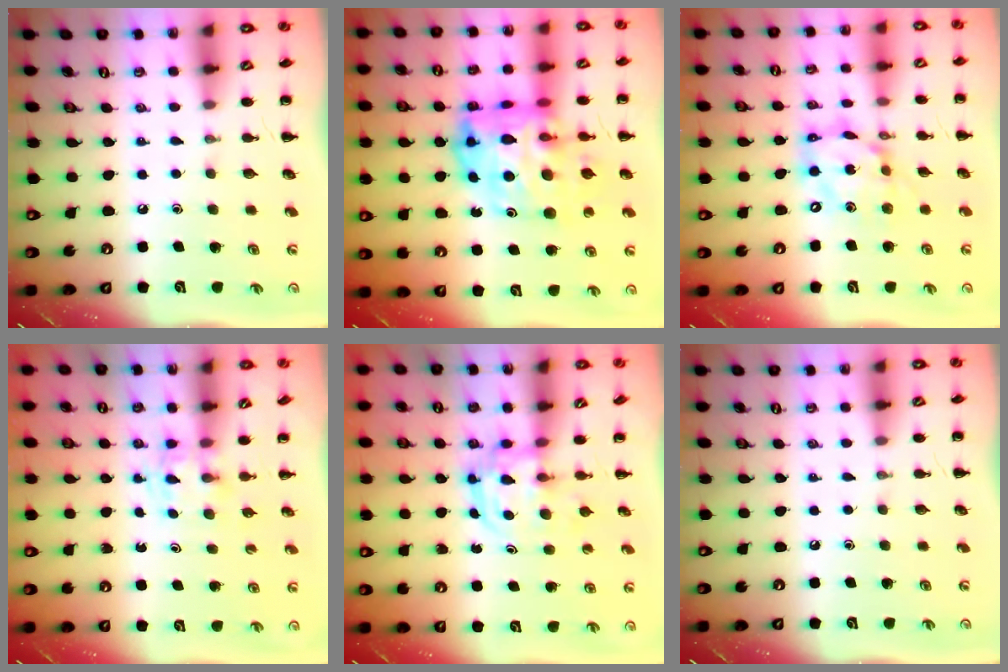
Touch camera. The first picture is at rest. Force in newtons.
{"total": 19.0, "press": 18.2, "slide": 5.6}
{"total": 14.0, "press": 13.5, "slide": 3.7}
{"total": 2.8, "press": 2.6, "slide": 1.1}
{"total": 3.1, "press": 3.1, "slide": 0.4}
{"total": 0.0}